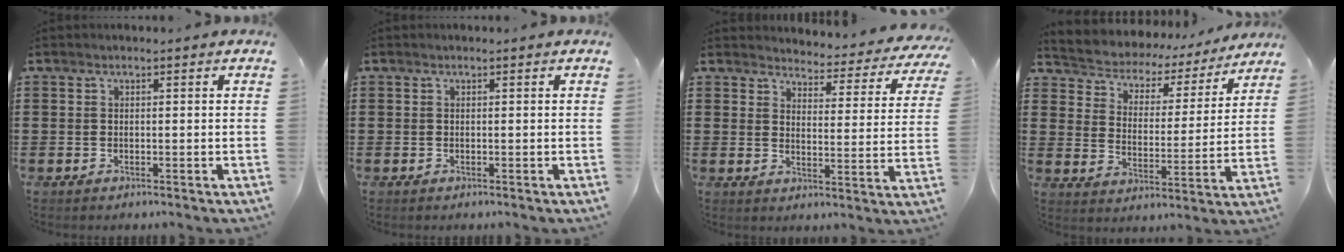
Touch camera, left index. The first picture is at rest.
{"total": 0.0}
{"total": 3.8, "force": [3.7, 0.4, 0.5], "torque": [-0.026, -0.034, 0.059]}
{"total": 3.4, "force": [3.2, 1.2, 0.1], "torque": [-0.027, -0.028, 0.044]}